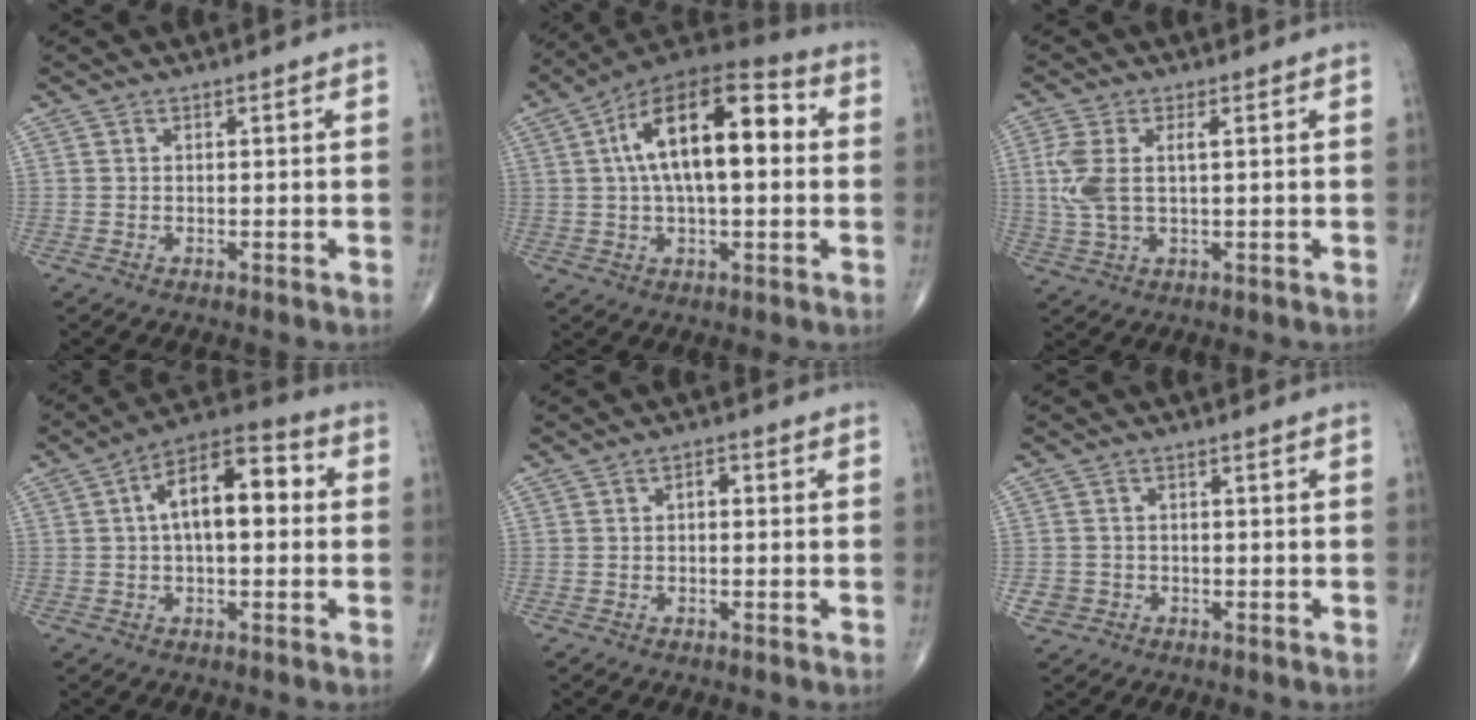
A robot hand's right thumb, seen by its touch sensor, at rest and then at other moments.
{"total": 19.1, "force": [3.0, 8.6, 16.8], "torque": [-0.265, 0.033, 0.037]}
{"total": 7.5, "force": [1.1, 3.3, 6.6], "torque": [-0.172, 0.007, 0.025]}
{"total": 13.0, "force": [1.8, 6.2, 11.3], "torque": [-0.170, 0.035, 0.016]}
{"total": 1.6, "force": [0.0, 1.0, 1.3], "torque": [-0.012, 0.006, -0.006]}
{"total": 2.6, "force": [-0.9, 2.4, 0.5], "torque": [0.001, 0.008, -0.013]}